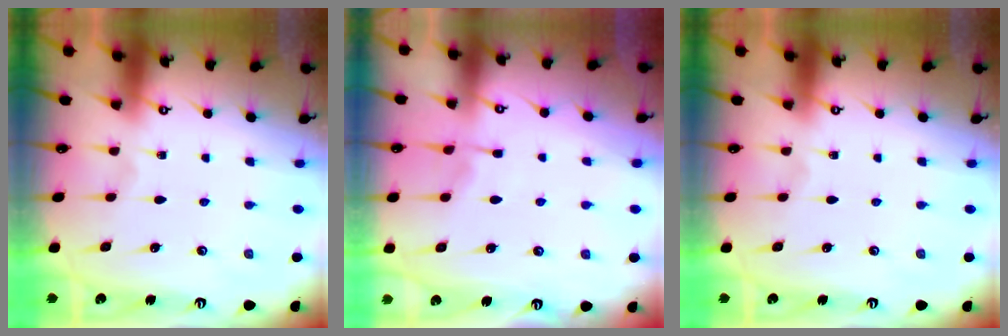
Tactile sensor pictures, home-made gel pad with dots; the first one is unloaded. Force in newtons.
{"total": 3.3, "press": 3.2, "slide": 0.6}
{"total": 0.0}